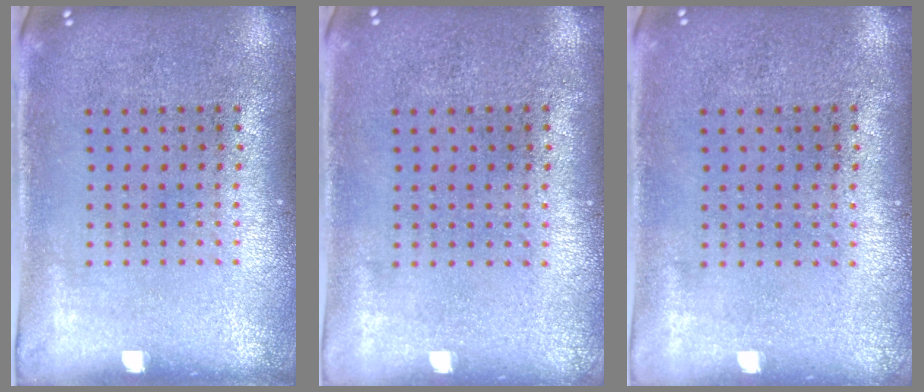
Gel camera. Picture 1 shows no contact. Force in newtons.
{"total": 0.0}
{"total": 0.0}